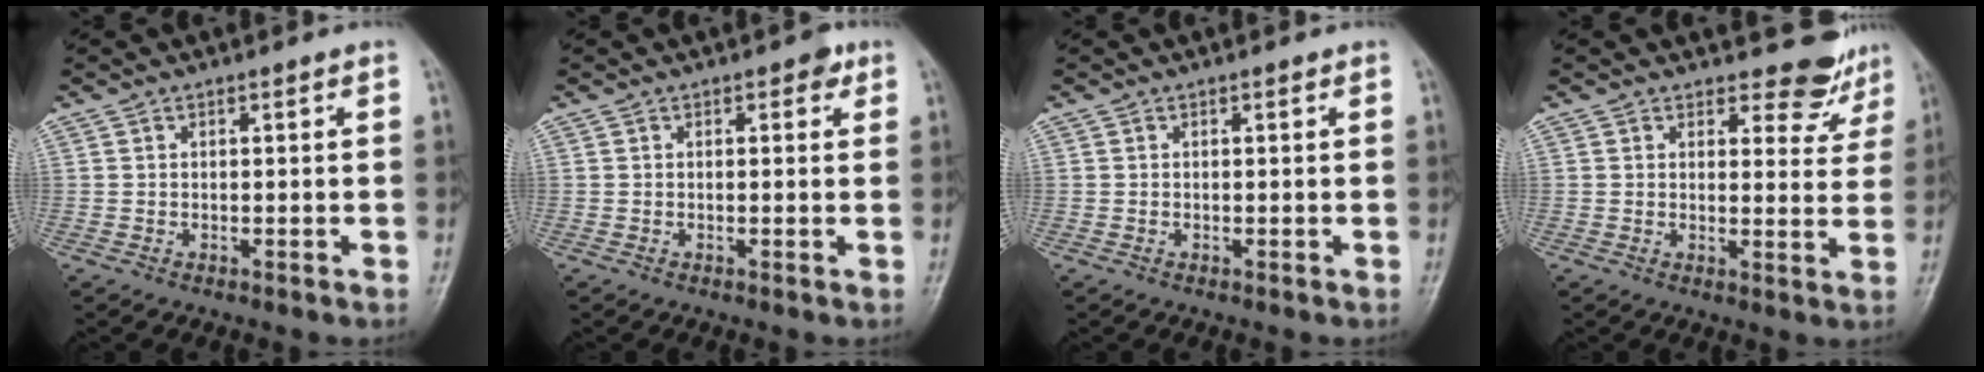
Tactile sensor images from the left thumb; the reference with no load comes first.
{"total": 1.7, "force": [0.8, 1.1, 1.0], "torque": [0.000, 0.001, 0.006]}
{"total": 0.0}
{"total": 6.7, "force": [6.0, 3.0, 0.8], "torque": [0.020, -0.049, 0.062]}